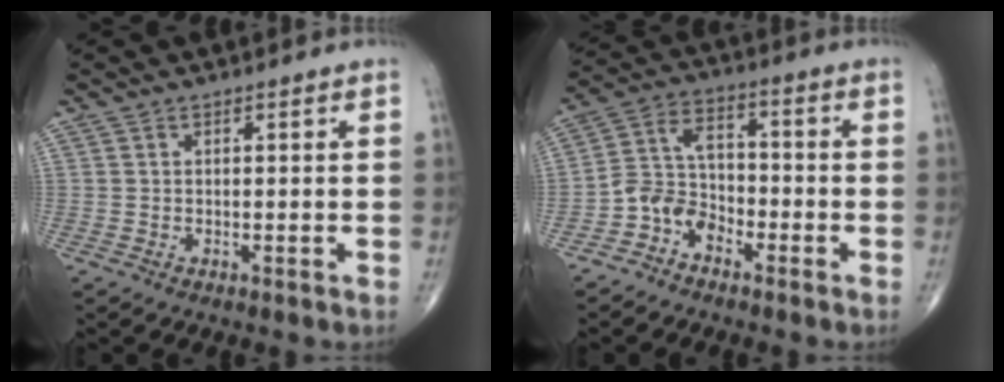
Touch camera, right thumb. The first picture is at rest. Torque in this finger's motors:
{"motor_torque": [1.26, 0.73, 0.22, -0.30, 0.03]}